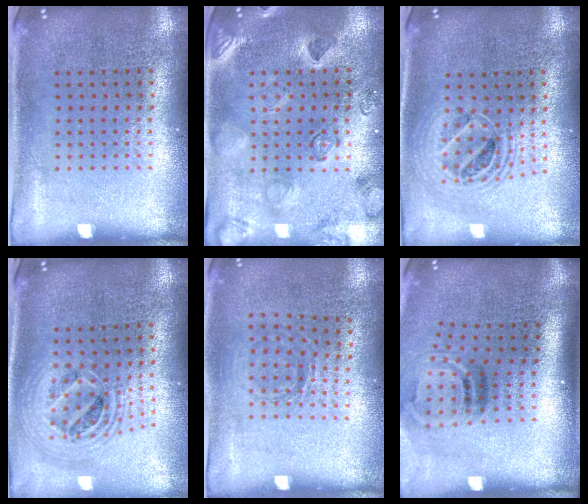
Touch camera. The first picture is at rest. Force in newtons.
{"total": 2.3, "press": 2.3, "slide": 0.6}
{"total": 1.8, "press": 1.5, "slide": 1.1}
{"total": 2.2, "press": 1.7, "slide": 1.4}
{"total": 0.9, "press": 0.8, "slide": 0.3}
{"total": 2.1, "press": 1.3, "slide": 1.7}